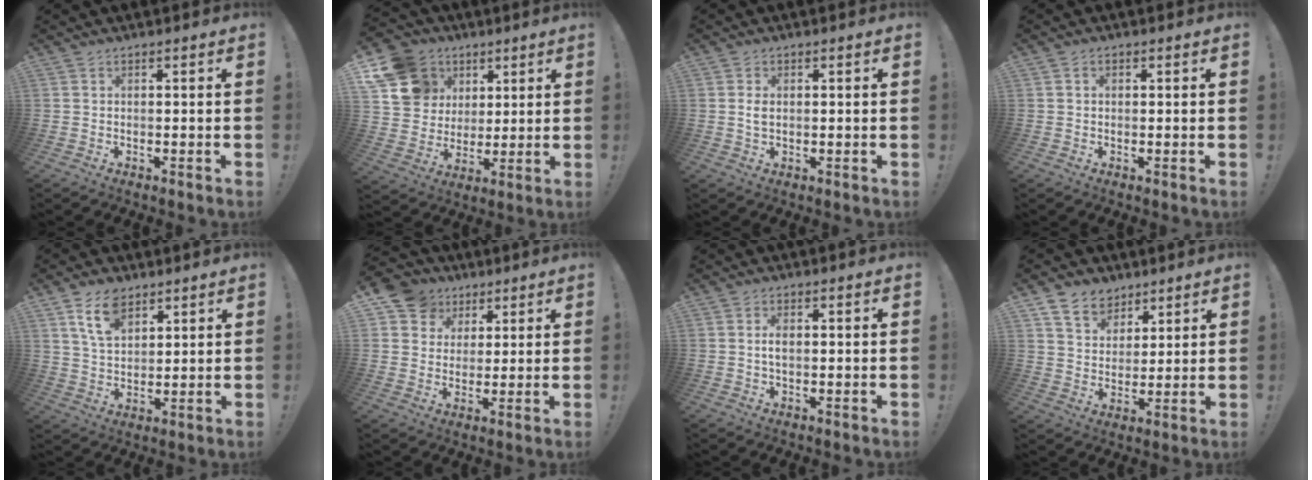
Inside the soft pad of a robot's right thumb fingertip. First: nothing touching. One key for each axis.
{"total": 16.5, "fx": 7.1, "fy": 13.6, "fz": 6.0, "tx": -0.099, "ty": -0.024, "tz": 0.159}
{"total": 2.3, "fx": 0.1, "fy": 1.4, "fz": 1.8, "tx": -0.029, "ty": 0.002, "tz": 0.001}
{"total": 0.8, "fx": 0.0, "fy": 0.7, "fz": 0.5, "tx": -0.012, "ty": 0.005, "tz": 0.001}
{"total": 9.9, "fx": 6.2, "fy": 5.5, "fz": 5.4, "tx": -0.095, "ty": -0.020, "tz": 0.117}
{"total": 9.7, "fx": 4.7, "fy": 8.1, "fz": 2.3, "tx": -0.029, "ty": -0.024, "tz": 0.094}
{"total": 2.5, "fx": 0.1, "fy": 1.1, "fz": 2.2, "tx": -0.040, "ty": 0.003, "tz": 0.000}
{"total": 8.7, "fx": 6.2, "fy": 5.8, "fz": 1.7, "tx": -0.031, "ty": -0.045, "tz": 0.122}